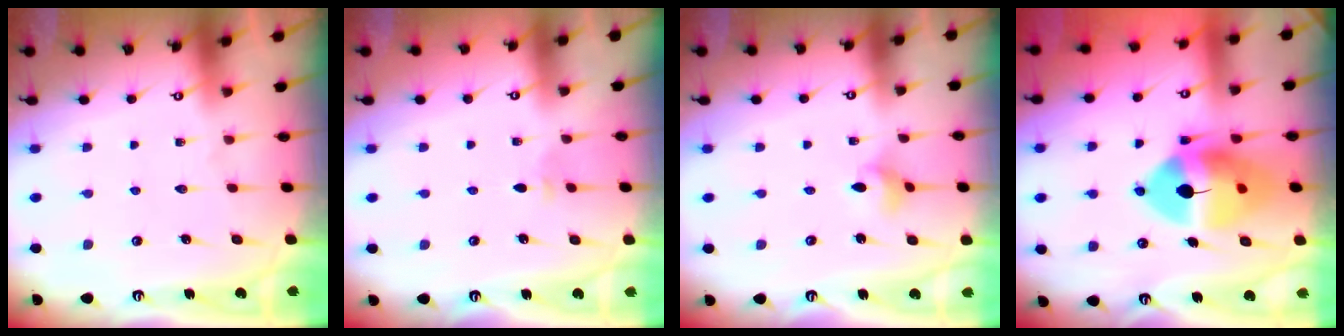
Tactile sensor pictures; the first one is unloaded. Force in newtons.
{"total": 2.8, "press": 2.7, "slide": 0.7}
{"total": 2.9, "press": 2.9, "slide": 0.5}
{"total": 15.3, "press": 15.1, "slide": 2.4}